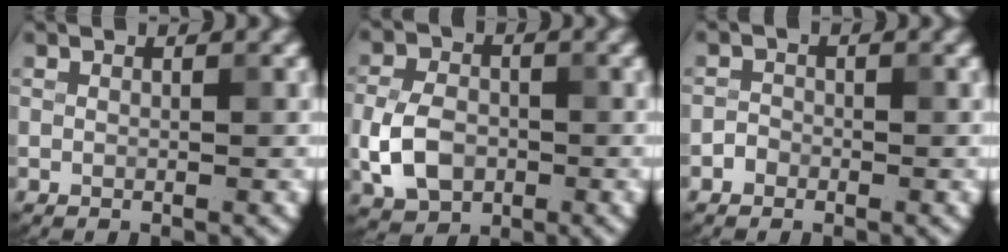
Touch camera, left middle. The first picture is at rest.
{"total": 5.1, "force": [-1.3, 3.6, 3.3], "torque": [-0.072, 0.000, -0.028]}
{"total": 1.0, "force": [-0.6, 0.7, 0.1], "torque": [0.003, 0.003, -0.013]}